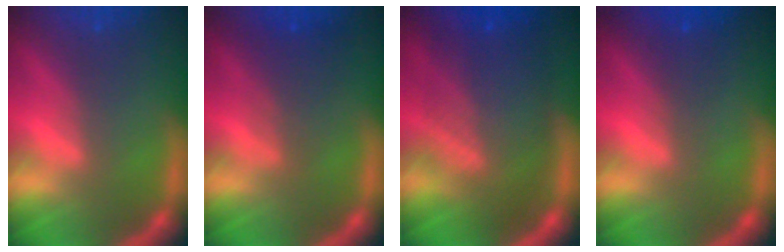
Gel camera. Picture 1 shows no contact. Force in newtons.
{"total": 2.9}
{"total": 9.5}
{"total": 1.5}